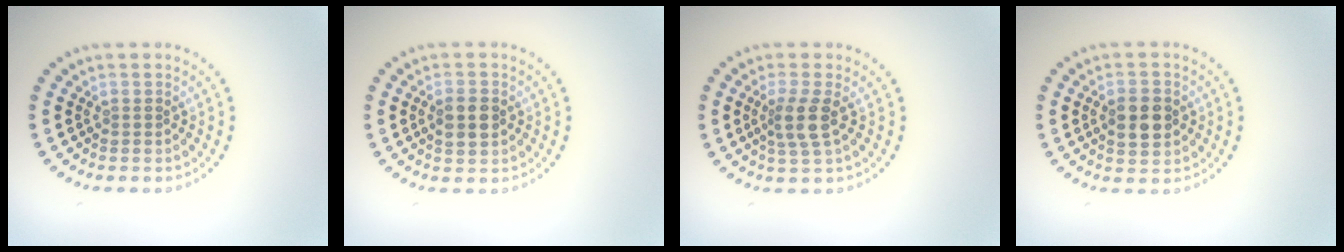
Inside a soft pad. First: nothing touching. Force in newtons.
{"total": 2.4, "press": 2.4, "slide": 0.1}
{"total": 2.7, "press": 2.2, "slide": 1.5}
{"total": 3.6, "press": 3.6, "slide": 0.1}